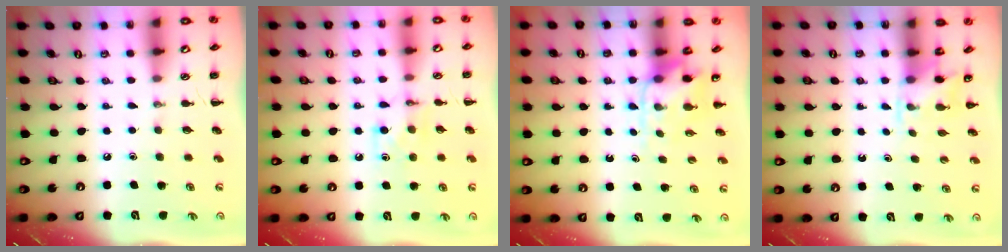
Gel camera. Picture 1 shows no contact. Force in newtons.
{"total": 5.6, "press": 5.5, "slide": 1.2}
{"total": 4.8, "press": 4.8, "slide": 0.3}
{"total": 3.2, "press": 3.1, "slide": 0.7}